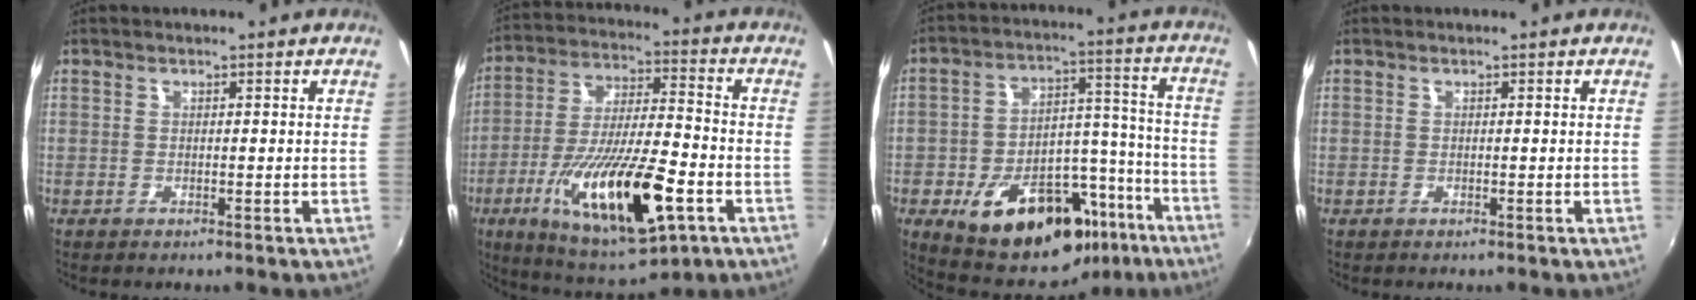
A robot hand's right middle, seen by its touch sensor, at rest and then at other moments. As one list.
[{"total": 21.6, "force": [-8.4, 6.0, 18.9], "torque": [-0.349, -0.037, -0.135]}, {"total": 22.3, "force": [-13.3, 11.6, 13.7], "torque": [-0.233, 0.032, -0.173]}, {"total": 0.0}]